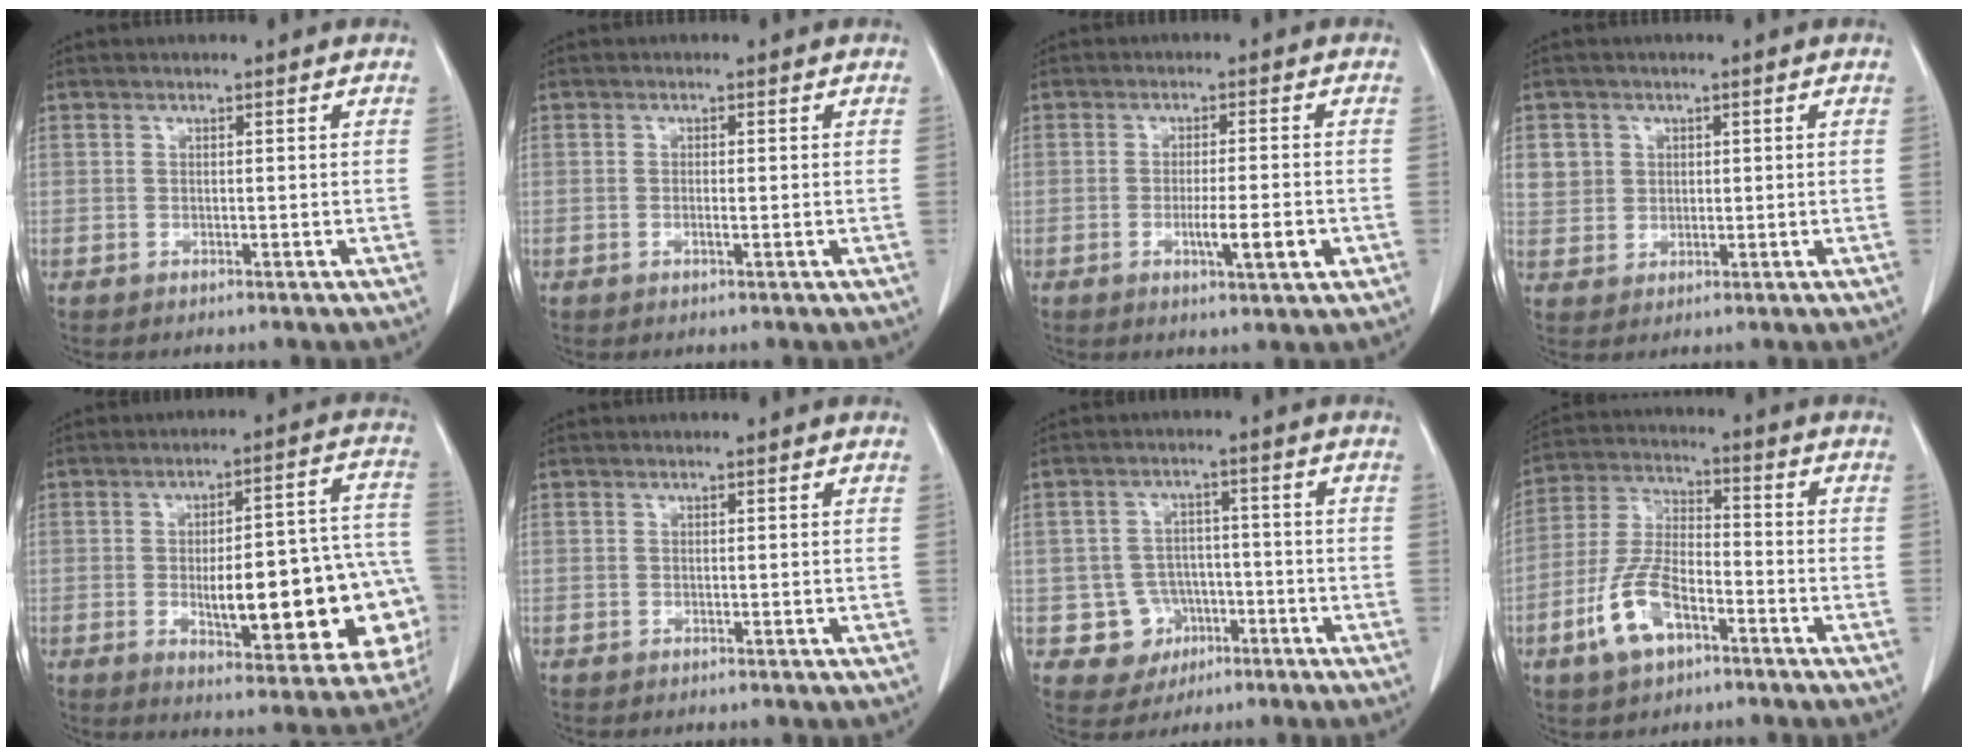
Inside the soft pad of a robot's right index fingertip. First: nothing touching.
{"total": 1.0, "force": [-0.2, 0.2, 0.9], "torque": [-0.019, -0.001, -0.003]}
{"total": 5.6, "force": [-1.7, 0.5, 5.3], "torque": [-0.086, -0.007, -0.024]}
{"total": 4.7, "force": [1.6, 4.4, 0.8], "torque": [-0.011, 0.005, 0.036]}
{"total": 22.0, "force": [-4.5, 6.2, 20.6], "torque": [-0.193, 0.034, -0.038]}
{"total": 0.0}
{"total": 6.2, "force": [-2.2, 5.7, 0.8], "torque": [-0.008, 0.013, -0.025]}
{"total": 10.4, "force": [-5.2, 4.6, 7.7], "torque": [-0.177, 0.006, -0.098]}